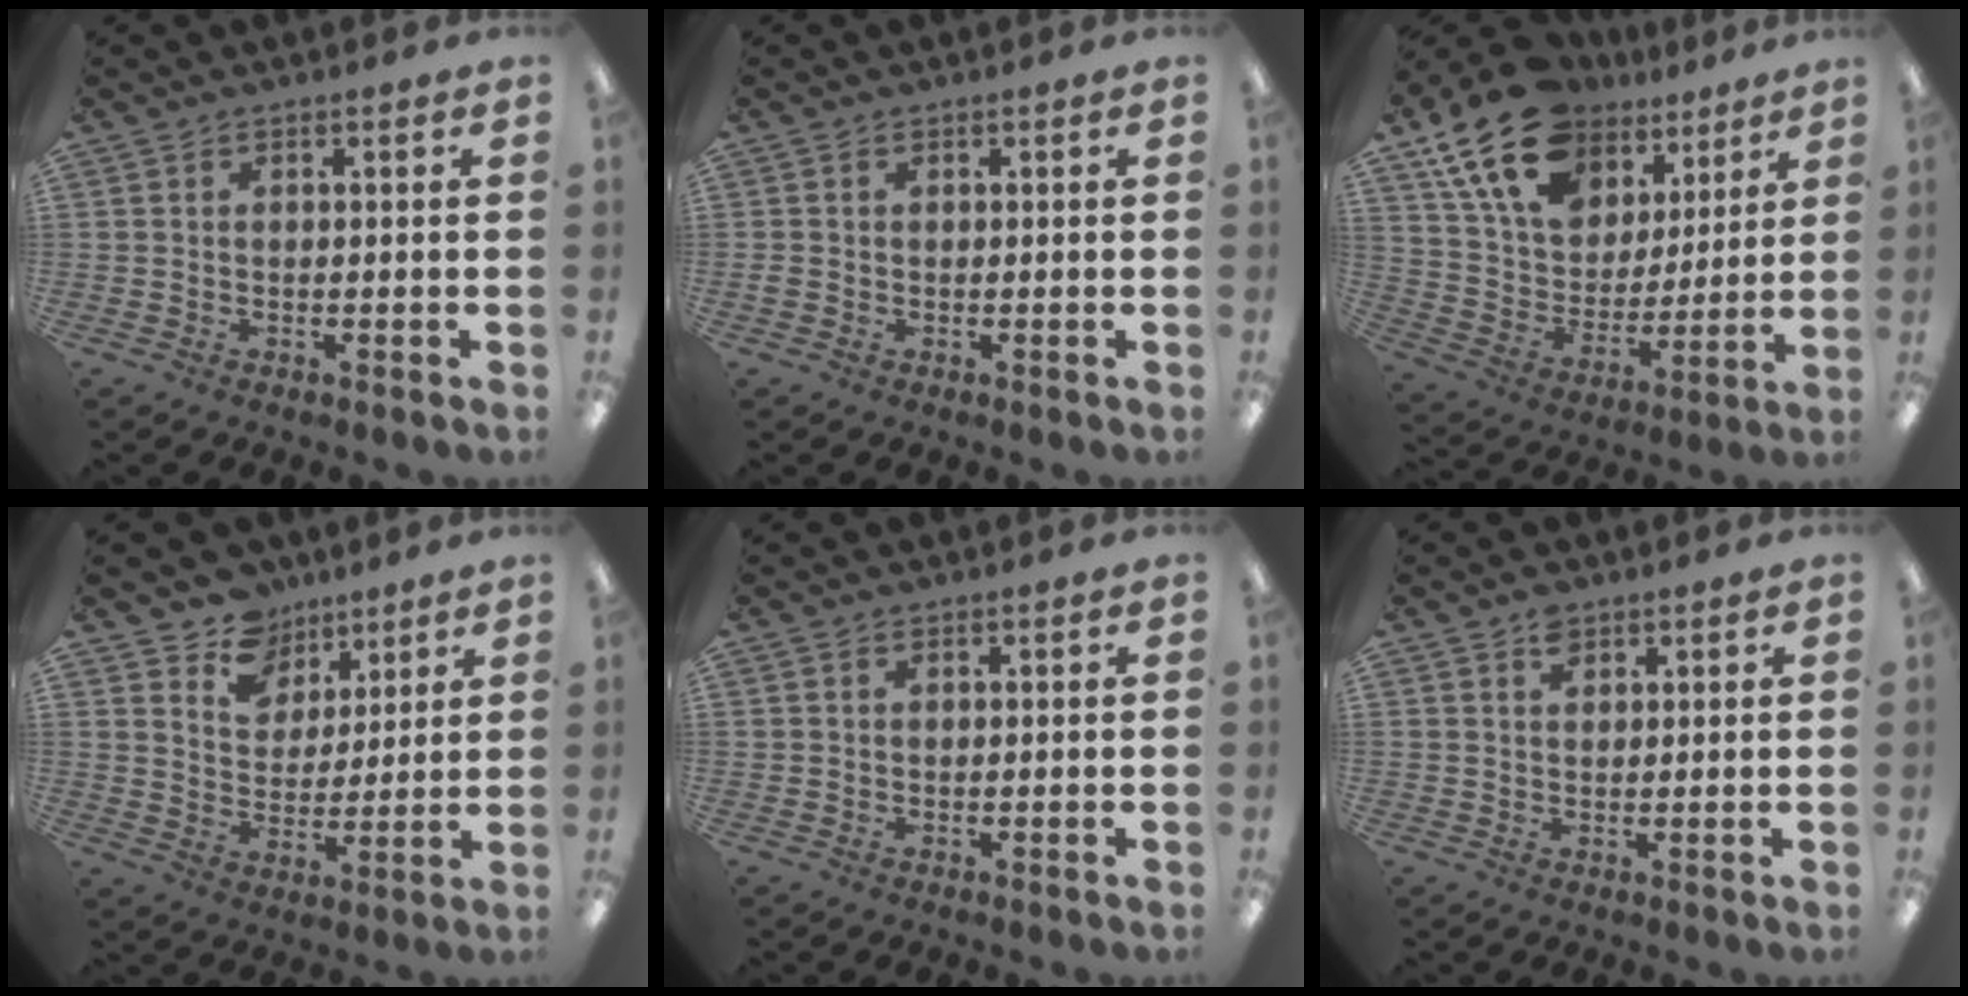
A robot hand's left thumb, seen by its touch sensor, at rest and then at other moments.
{"total": 0.9, "force": [-0.2, 0.7, 0.5], "torque": [-0.008, 0.003, -0.004]}
{"total": 20.4, "force": [13.5, 12.3, 9.1], "torque": [-0.179, -0.064, 0.252]}
{"total": 9.7, "force": [7.2, 6.5, 0.8], "torque": [-0.019, -0.057, 0.135]}
{"total": 0.0}
{"total": 2.5, "force": [1.8, 1.4, 1.1], "torque": [-0.016, -0.004, 0.032]}